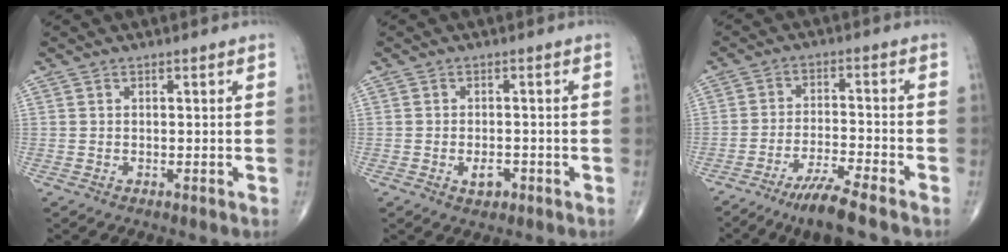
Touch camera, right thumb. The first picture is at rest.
{"total": 2.7, "force": [-1.1, 1.5, 1.9], "torque": [-0.027, 0.002, -0.014]}
{"total": 8.0, "force": [-6.0, 0.5, 5.3], "torque": [-0.103, 0.021, -0.109]}